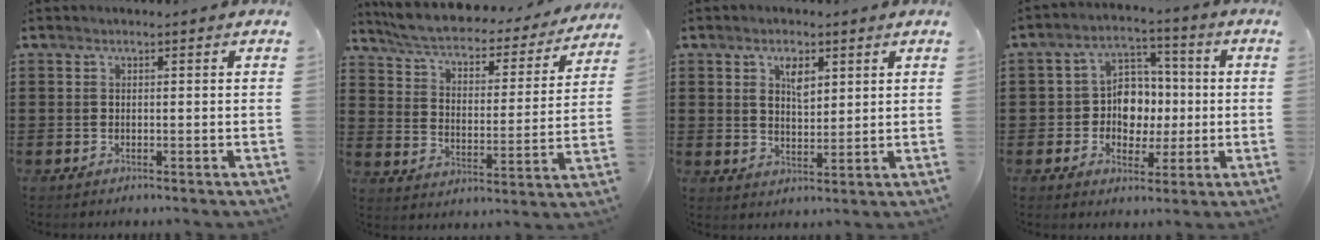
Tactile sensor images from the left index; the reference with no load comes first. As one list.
[{"total": 4.5, "force": [4.0, 0.9, 1.8], "torque": [-0.058, -0.030, 0.061]}, {"total": 3.7, "force": [2.0, 1.7, 2.6], "torque": [-0.042, 0.001, 0.032]}, {"total": 7.3, "force": [-0.6, 6.4, 3.5], "torque": [-0.068, 0.014, -0.013]}]